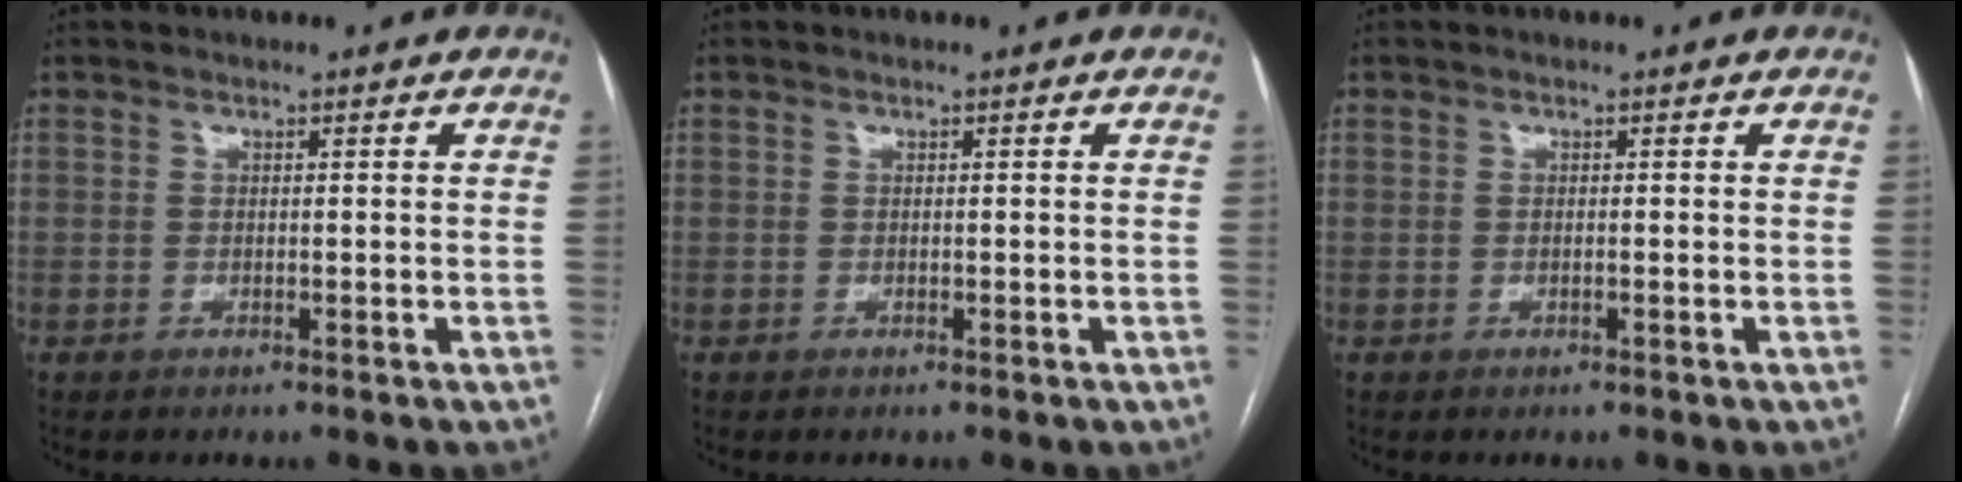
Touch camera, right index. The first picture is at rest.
{"total": 0.0}
{"total": 0.0}